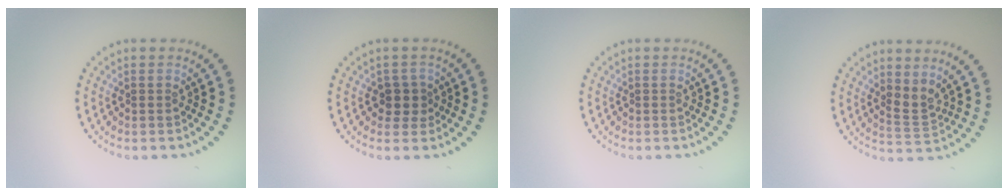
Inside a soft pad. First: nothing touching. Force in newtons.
{"total": 1.9, "press": 1.7, "slide": 0.8}
{"total": 0.0}
{"total": 1.7, "press": 1.3, "slide": 1.2}